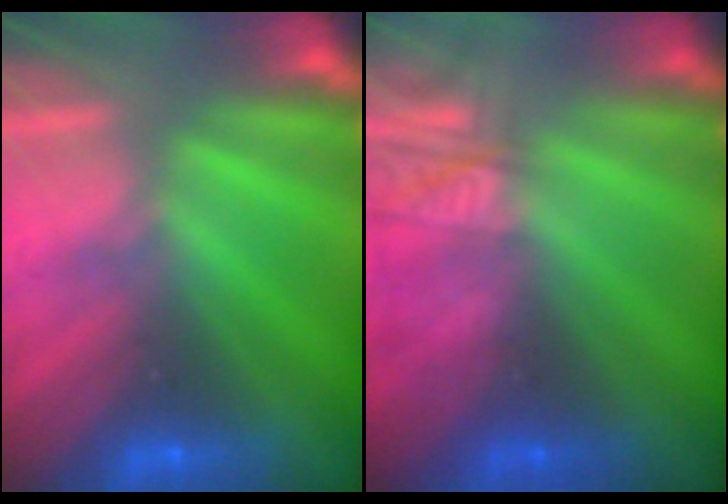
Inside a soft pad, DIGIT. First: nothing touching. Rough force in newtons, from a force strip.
{"total": 2.3}